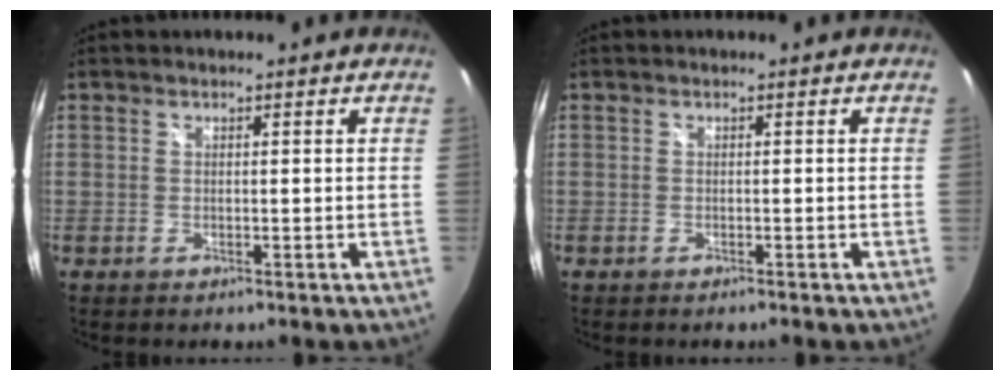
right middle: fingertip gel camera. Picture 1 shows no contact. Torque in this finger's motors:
{"motor_torque": [-0.16, -0.17, 0.04, -0.01]}